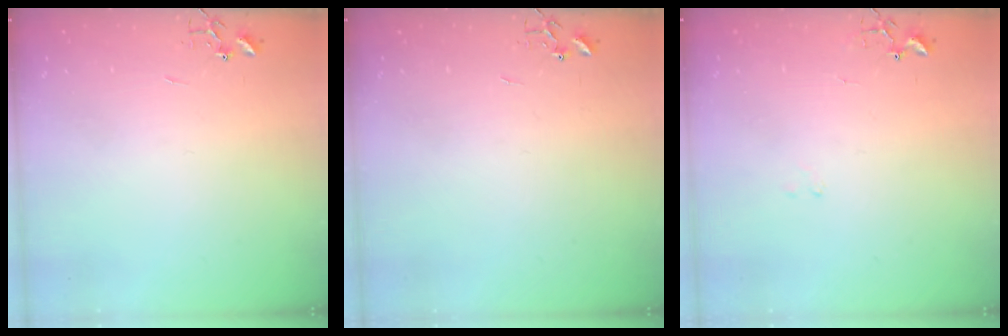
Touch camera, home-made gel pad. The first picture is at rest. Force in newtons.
{"total": 0.0}
{"total": 8.6, "press": 8.5, "slide": 0.7}